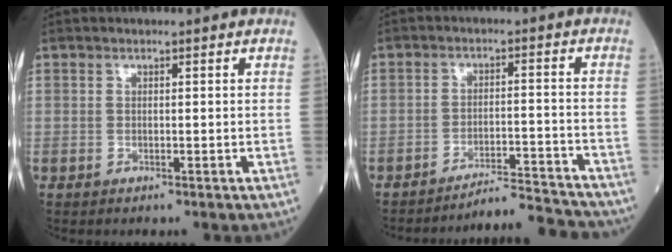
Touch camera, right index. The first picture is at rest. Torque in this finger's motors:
{"motor_torque": [0.36, -0.73, 0.04, 0.00]}